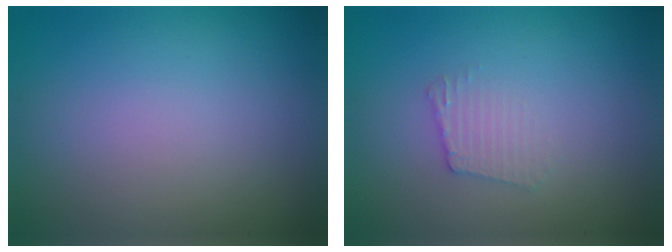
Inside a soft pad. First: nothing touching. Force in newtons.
{"total": 1.7, "press": 1.7, "slide": 0.2}